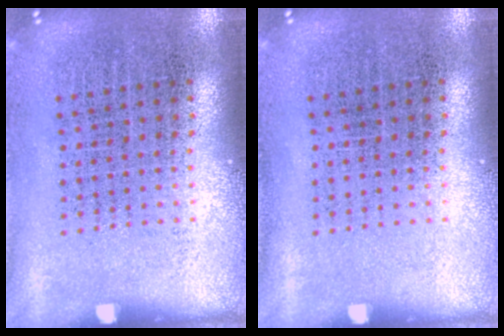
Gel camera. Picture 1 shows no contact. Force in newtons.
{"total": 0.0}